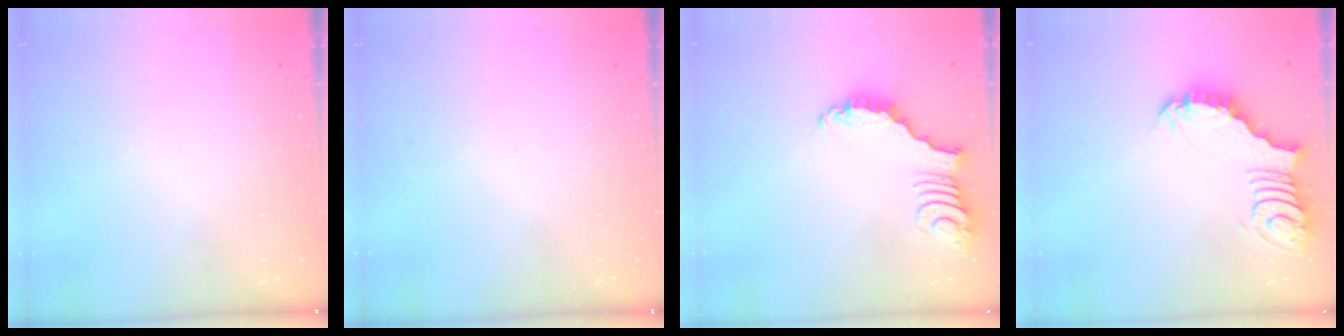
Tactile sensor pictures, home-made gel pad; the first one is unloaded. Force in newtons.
{"total": 0.0}
{"total": 2.8, "press": 2.8, "slide": 0.4}
{"total": 3.8, "press": 3.7, "slide": 0.8}